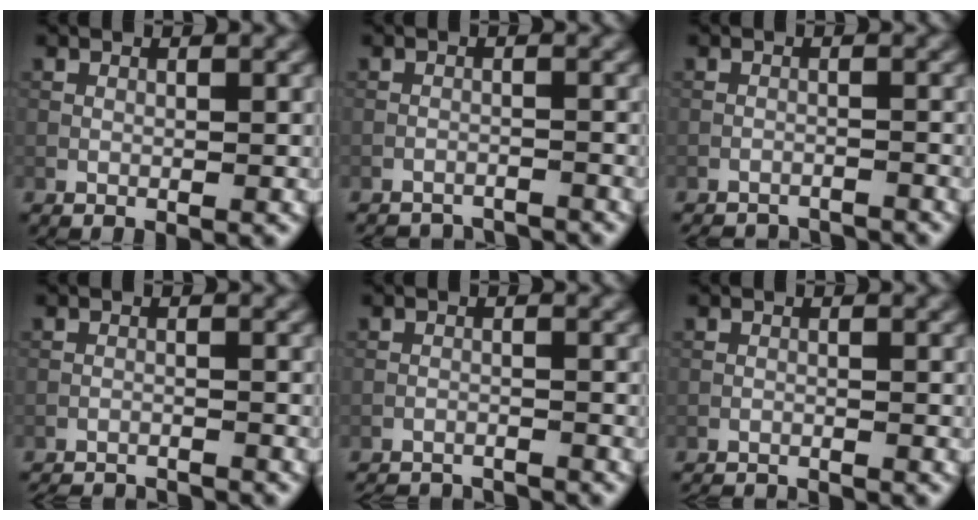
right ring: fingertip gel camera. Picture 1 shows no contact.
{"total": 5.8, "force": [-5.8, 0.8, 0.6], "torque": [-0.006, -0.005, -0.081]}
{"total": 6.4, "force": [-6.3, 1.0, 0.8], "torque": [-0.008, -0.005, -0.086]}
{"total": 6.9, "force": [-6.7, 1.0, 1.1], "torque": [-0.013, -0.007, -0.095]}
{"total": 7.0, "force": [-6.8, 1.1, 0.9], "torque": [-0.010, -0.006, -0.096]}
{"total": 4.0, "force": [-3.9, 0.5, 0.7], "torque": [-0.013, -0.011, -0.059]}